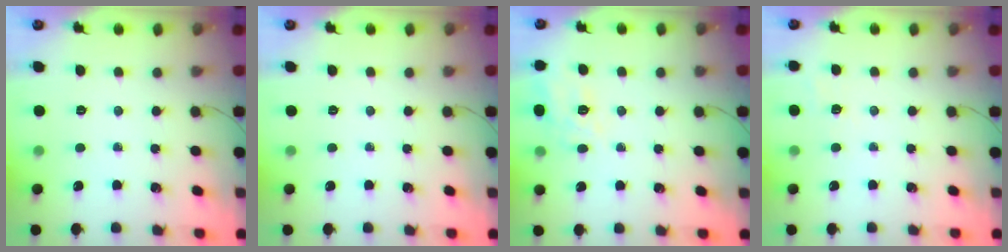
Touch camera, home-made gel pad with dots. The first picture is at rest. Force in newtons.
{"total": 0.0}
{"total": 5.5, "press": 5.4, "slide": 1.0}
{"total": 6.8, "press": 6.6, "slide": 1.6}